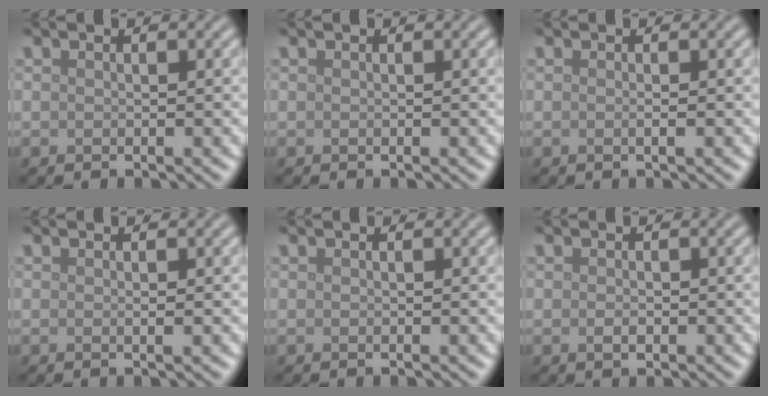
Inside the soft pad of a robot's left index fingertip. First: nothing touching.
{"total": 0.0}
{"total": 0.8, "force": [-0.1, 0.2, 0.7], "torque": [-0.009, -0.001, -0.004]}
{"total": 0.7, "force": [0.0, 0.1, 0.7], "torque": [-0.009, 0.001, -0.001]}
{"total": 0.0}
{"total": 0.9, "force": [-0.2, 0.5, 0.7], "torque": [-0.014, -0.001, -0.003]}